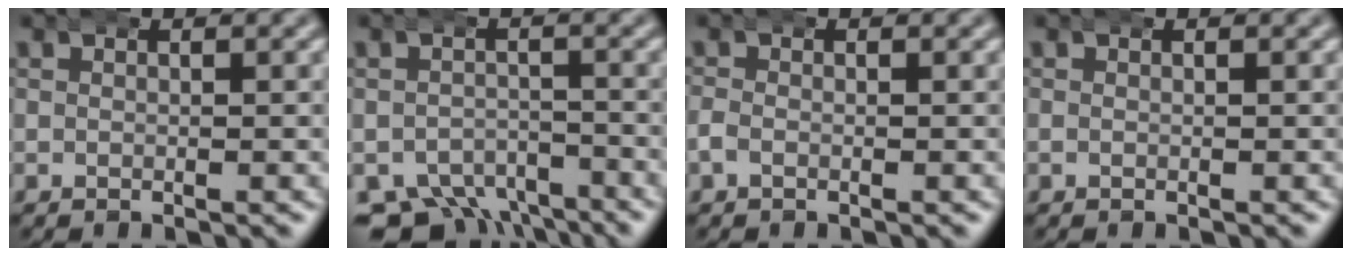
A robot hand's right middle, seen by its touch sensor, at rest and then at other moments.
{"total": 6.9, "force": [-5.0, 4.0, 2.3], "torque": [-0.038, -0.035, -0.075]}
{"total": 1.1, "force": [-0.7, 0.7, 0.5], "torque": [-0.017, 0.000, -0.014]}
{"total": 0.0}